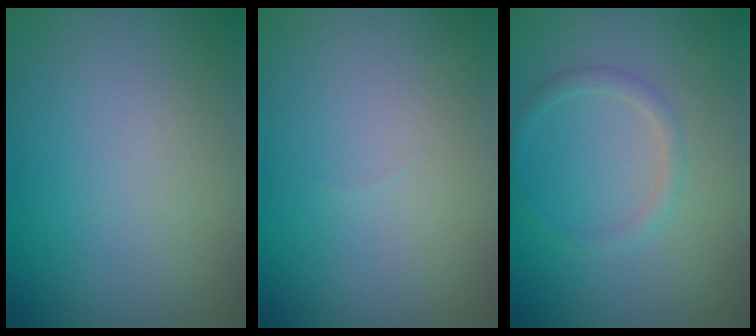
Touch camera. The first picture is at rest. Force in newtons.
{"total": 0.0}
{"total": 1.3, "press": 1.3, "slide": 0.1}